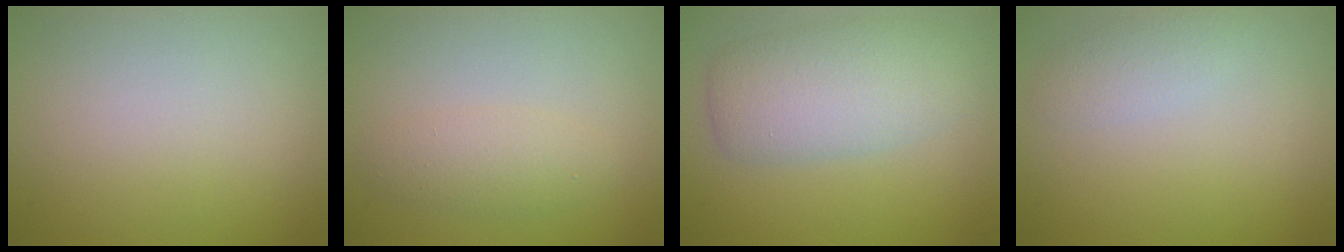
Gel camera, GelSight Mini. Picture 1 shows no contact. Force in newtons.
{"total": 2.2, "press": 2.2, "slide": 0.1}
{"total": 5.7, "press": 5.7, "slide": 0.2}
{"total": 1.7, "press": 1.7, "slide": 0.0}